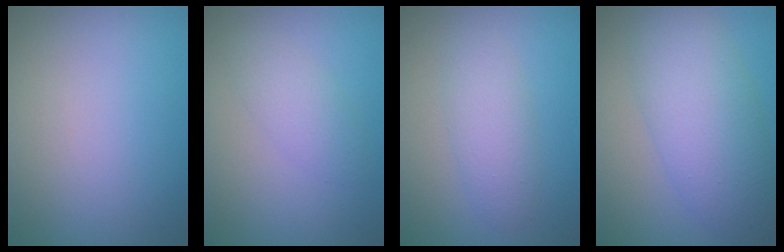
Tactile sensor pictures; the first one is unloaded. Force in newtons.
{"total": 2.2, "press": 2.2, "slide": 0.1}
{"total": 2.7, "press": 2.7, "slide": 0.0}
{"total": 6.9, "press": 6.9, "slide": 0.3}